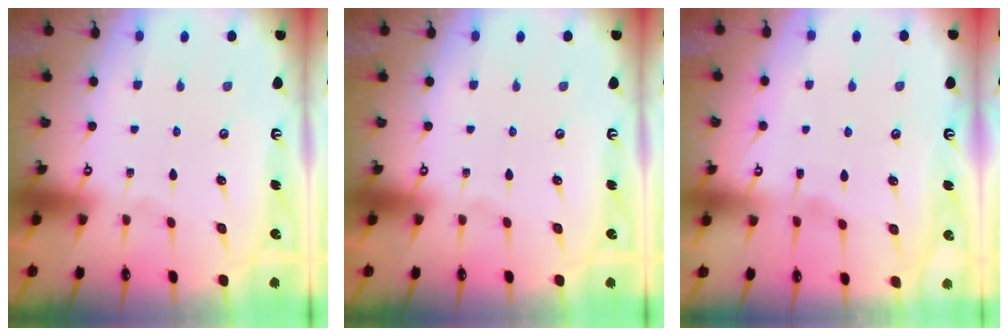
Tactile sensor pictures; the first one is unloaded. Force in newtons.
{"total": 0.0}
{"total": 2.6, "press": 2.6, "slide": 0.4}